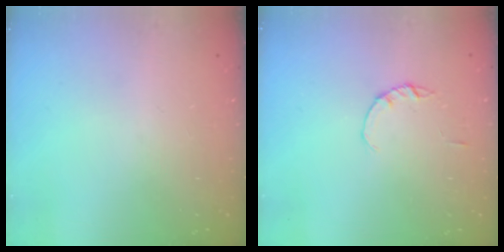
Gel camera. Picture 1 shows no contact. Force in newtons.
{"total": 1.4, "press": 1.3, "slide": 0.3}